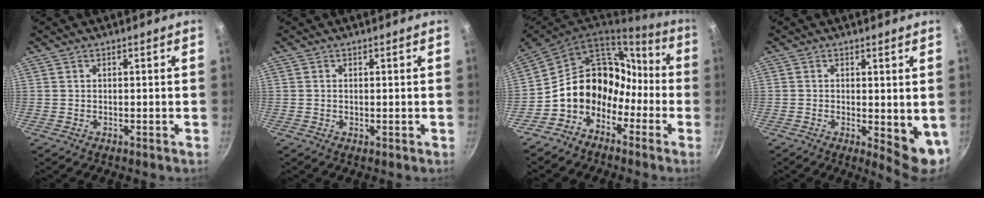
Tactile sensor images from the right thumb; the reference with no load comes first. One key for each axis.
{"total": 0.5, "fx": 0.1, "fy": 0.3, "fz": 0.4, "tx": -0.007, "ty": -0.001, "tz": 0.001}
{"total": 15.8, "fx": -5.4, "fy": 12.6, "fz": 7.9, "tx": -0.085, "ty": 0.086, "tz": -0.107}
{"total": 6.9, "fx": -0.3, "fy": 2.7, "fz": 6.3, "tx": -0.079, "ty": -0.015, "tz": 0.001}